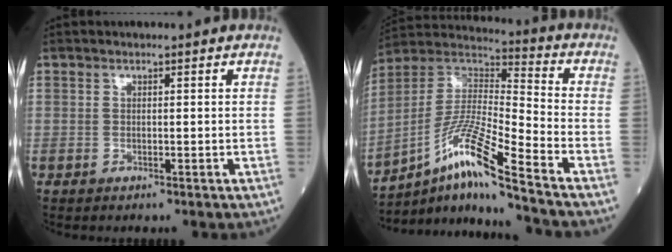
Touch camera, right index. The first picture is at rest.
{"total": 15.1, "force": [-9.6, -0.6, 11.6], "torque": [-0.231, 0.004, -0.173]}